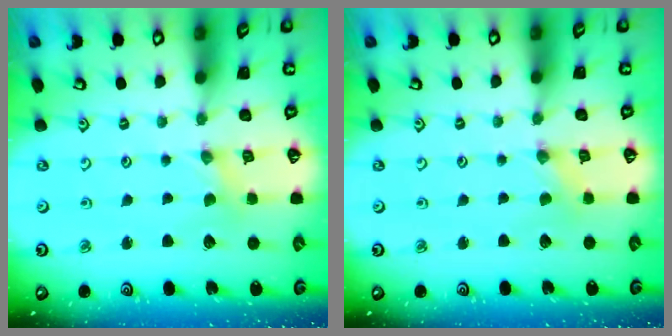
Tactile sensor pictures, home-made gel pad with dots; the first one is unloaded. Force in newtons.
{"total": 0.0}